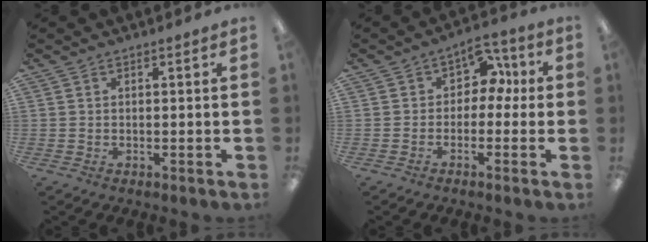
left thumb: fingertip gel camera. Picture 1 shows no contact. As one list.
[{"total": 6.5, "force": [2.0, 5.0, 3.6], "torque": [-0.049, -0.002, 0.031]}]